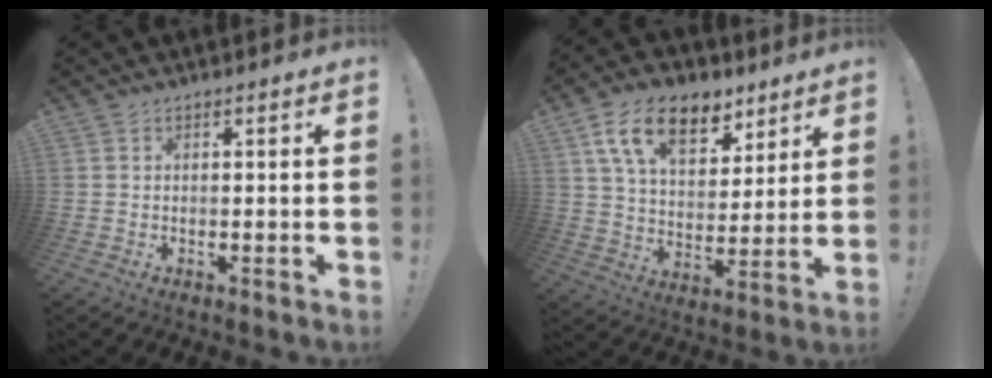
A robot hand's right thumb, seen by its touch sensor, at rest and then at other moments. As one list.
[{"total": 17.4, "force": [9.7, 10.0, 10.4], "torque": [-0.172, -0.040, 0.176]}]